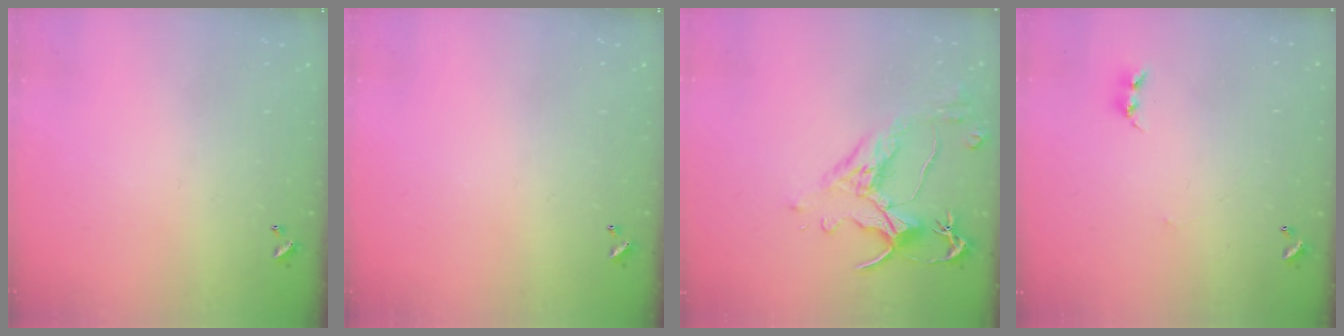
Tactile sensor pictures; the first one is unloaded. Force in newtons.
{"total": 0.0}
{"total": 3.2, "press": 2.9, "slide": 1.3}
{"total": 2.4, "press": 2.4, "slide": 0.4}